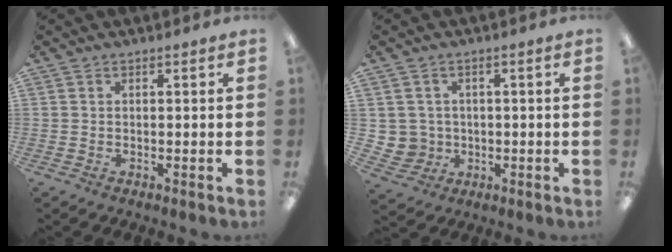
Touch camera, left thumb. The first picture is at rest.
{"total": 4.5, "force": [0.8, 4.4, 0.1], "torque": [-0.010, 0.002, 0.019]}